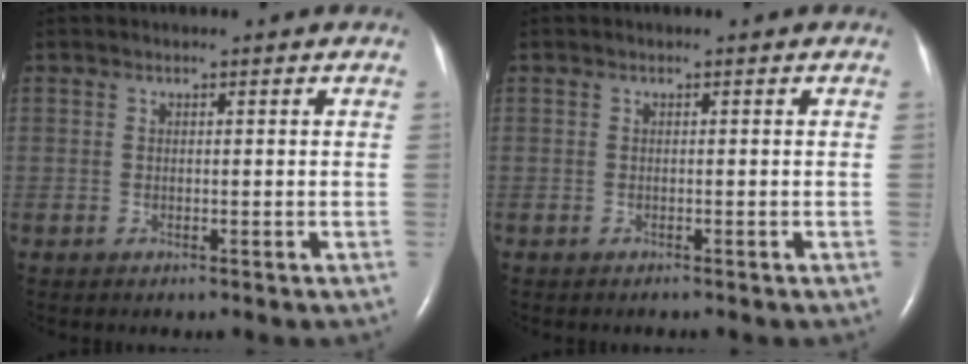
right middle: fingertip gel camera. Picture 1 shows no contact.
{"total": 0.0}